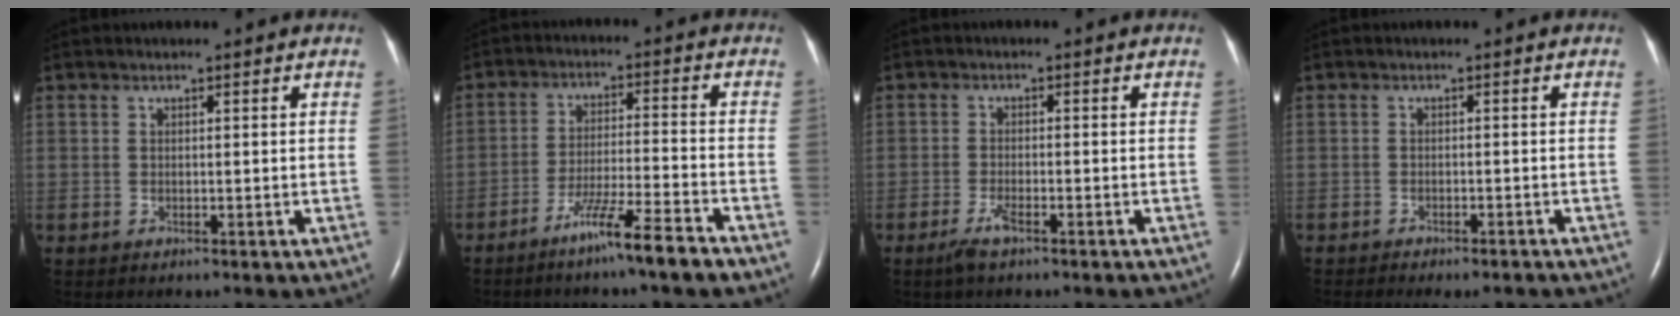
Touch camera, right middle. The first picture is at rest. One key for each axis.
{"total": 7.9, "fx": -5.7, "fy": -0.9, "fz": 5.4, "tx": -0.099, "ty": -0.020, "tz": -0.107}
{"total": 3.0, "fx": -2.2, "fy": 0.3, "fz": 2.1, "tx": -0.049, "ty": -0.004, "tz": -0.041}
{"total": 7.4, "fx": -6.5, "fy": 1.5, "fz": 3.1, "tx": -0.034, "ty": -0.008, "tz": -0.080}